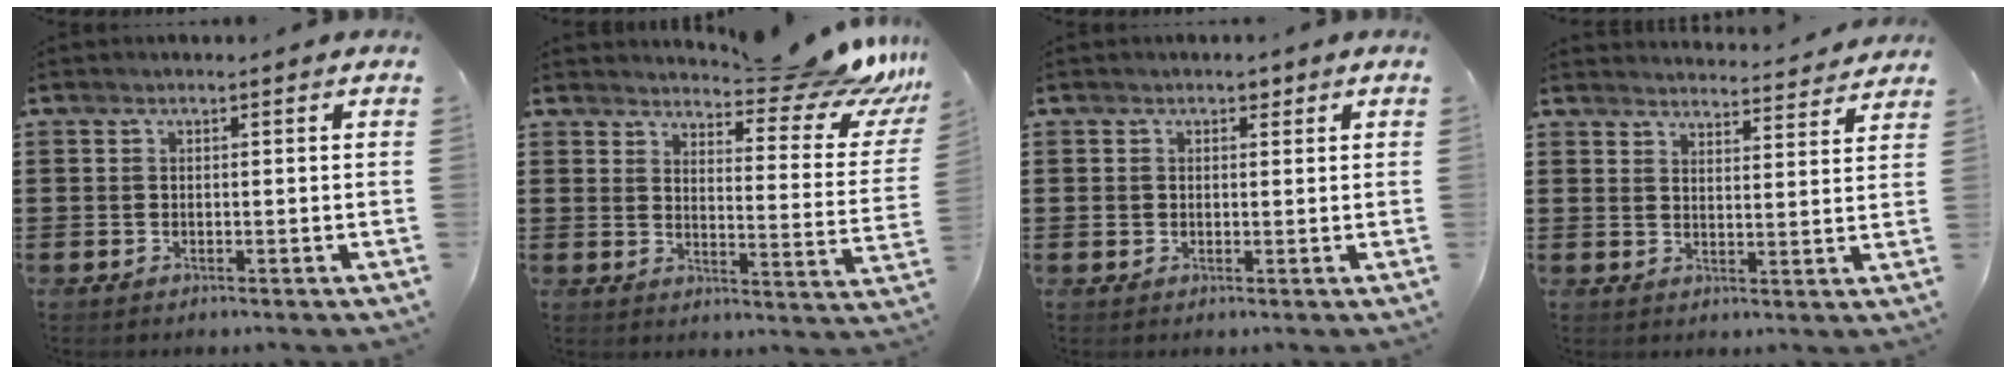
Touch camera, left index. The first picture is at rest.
{"total": 10.2, "force": [8.9, 1.8, 4.7], "torque": [-0.069, -0.063, 0.151]}
{"total": 1.7, "force": [0.7, 1.5, 0.5], "torque": [-0.009, 0.005, 0.008]}
{"total": 3.6, "force": [3.6, -0.2, 0.0], "torque": [-0.006, -0.029, 0.061]}